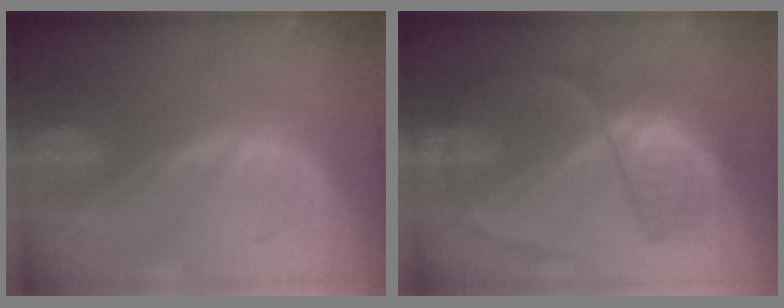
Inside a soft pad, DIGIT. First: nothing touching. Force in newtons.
{"total": 6.9, "press": 6.6, "slide": 2.0}